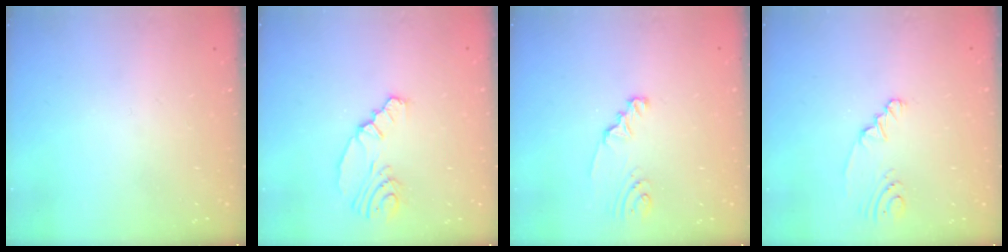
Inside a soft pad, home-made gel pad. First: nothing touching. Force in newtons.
{"total": 5.9, "press": 4.0, "slide": 4.3}
{"total": 2.4, "press": 2.4, "slide": 0.1}
{"total": 2.6, "press": 2.6, "slide": 0.6}